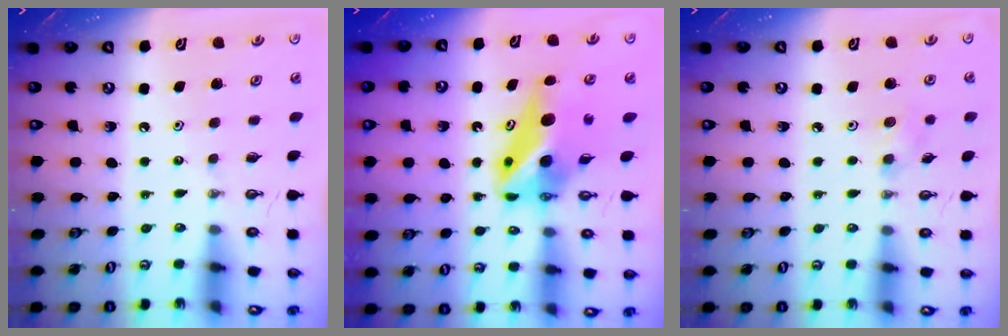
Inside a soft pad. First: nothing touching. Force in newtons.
{"total": 10.2, "press": 10.2, "slide": 0.8}
{"total": 5.6, "press": 5.2, "slide": 1.9}